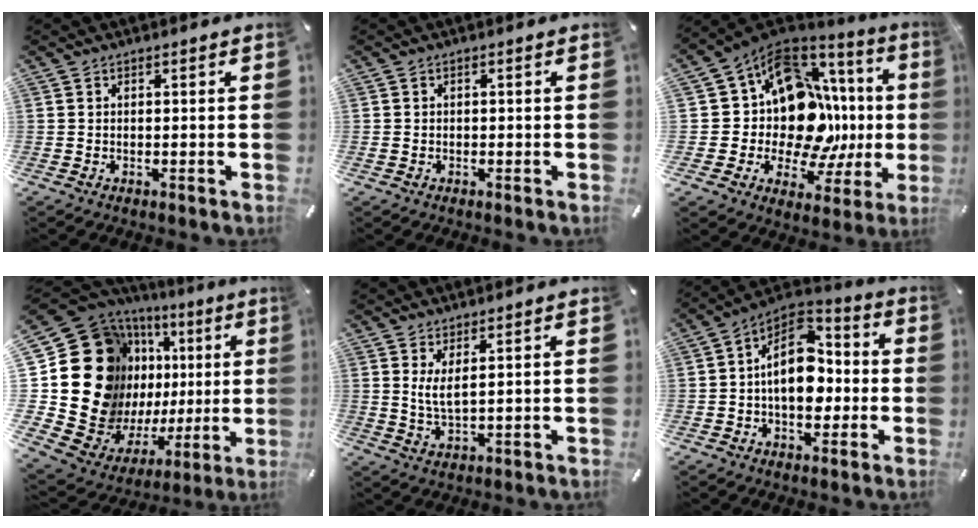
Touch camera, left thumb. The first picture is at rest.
{"total": 0.6, "force": [-0.2, 0.6, 0.2], "torque": [-0.002, 0.004, -0.004]}
{"total": 17.1, "force": [2.8, 12.9, 10.8], "torque": [-0.177, -0.072, 0.062]}
{"total": 27.2, "force": [4.9, 20.4, 17.2], "torque": [-0.276, -0.062, 0.131]}
{"total": 4.2, "force": [1.8, 1.0, 3.6], "torque": [-0.082, -0.006, 0.031]}
{"total": 14.2, "force": [-0.6, 9.8, 10.3], "torque": [-0.177, 0.002, -0.012]}